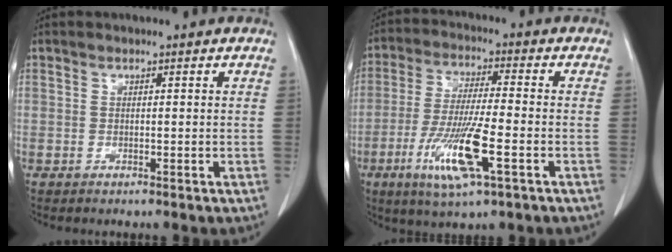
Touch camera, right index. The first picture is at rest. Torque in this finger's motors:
{"motor_torque": [1.73, -0.40, 0.87, 0.13]}